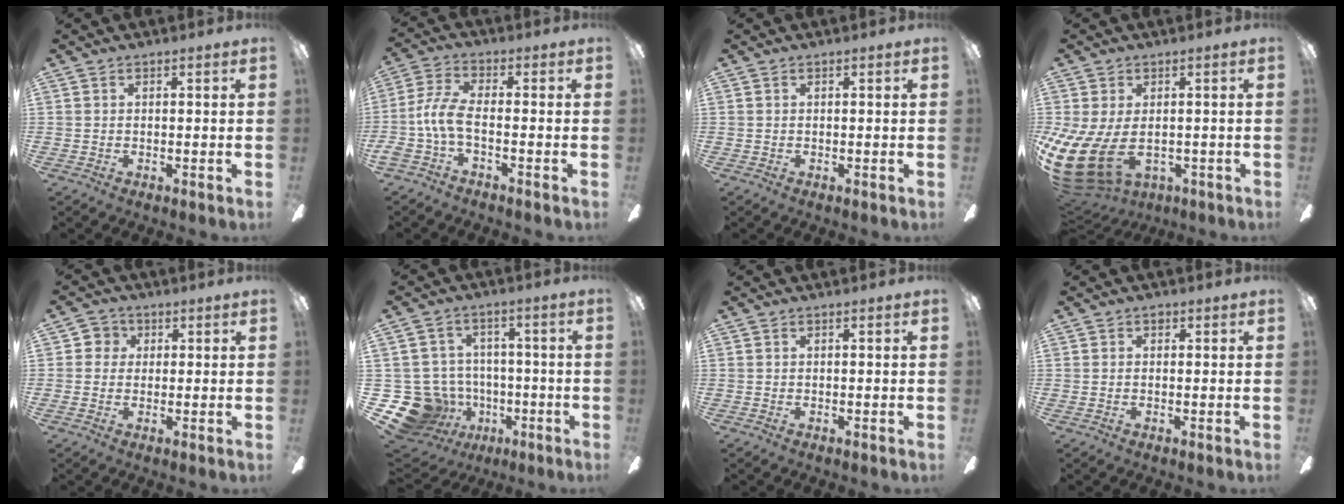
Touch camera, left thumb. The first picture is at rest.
{"total": 8.1, "force": [-2.0, 3.8, 6.8], "torque": [-0.166, -0.004, -0.041]}
{"total": 0.0}
{"total": 13.4, "force": [-2.0, 8.2, 10.3], "torque": [-0.238, -0.013, -0.028]}
{"total": 3.6, "force": [0.6, 3.5, 0.8], "torque": [-0.016, 0.012, 0.009]}
{"total": 16.2, "force": [-5.6, 14.0, 6.0], "torque": [-0.143, 0.033, -0.067]}
{"total": 0.0}
{"total": 1.0, "force": [0.4, 0.7, 0.7], "torque": [-0.013, 0.004, 0.007]}